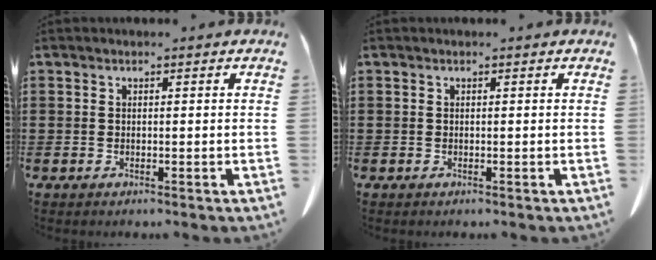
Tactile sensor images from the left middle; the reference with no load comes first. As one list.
[{"total": 0.0}]